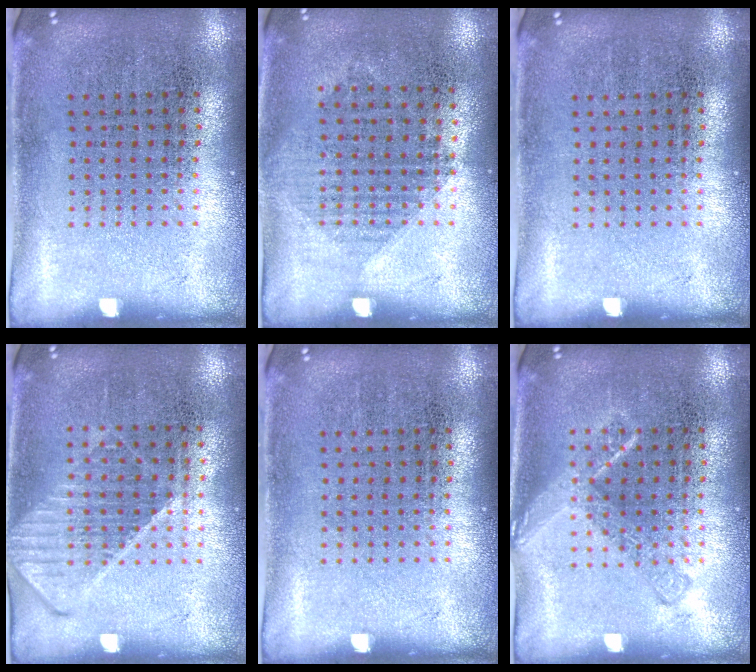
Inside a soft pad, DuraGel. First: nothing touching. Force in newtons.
{"total": 0.9, "press": 0.9, "slide": 0.4}
{"total": 0.0}
{"total": 1.1, "press": 1.1, "slide": 0.4}
{"total": 0.0}
{"total": 1.3, "press": 1.3, "slide": 0.2}